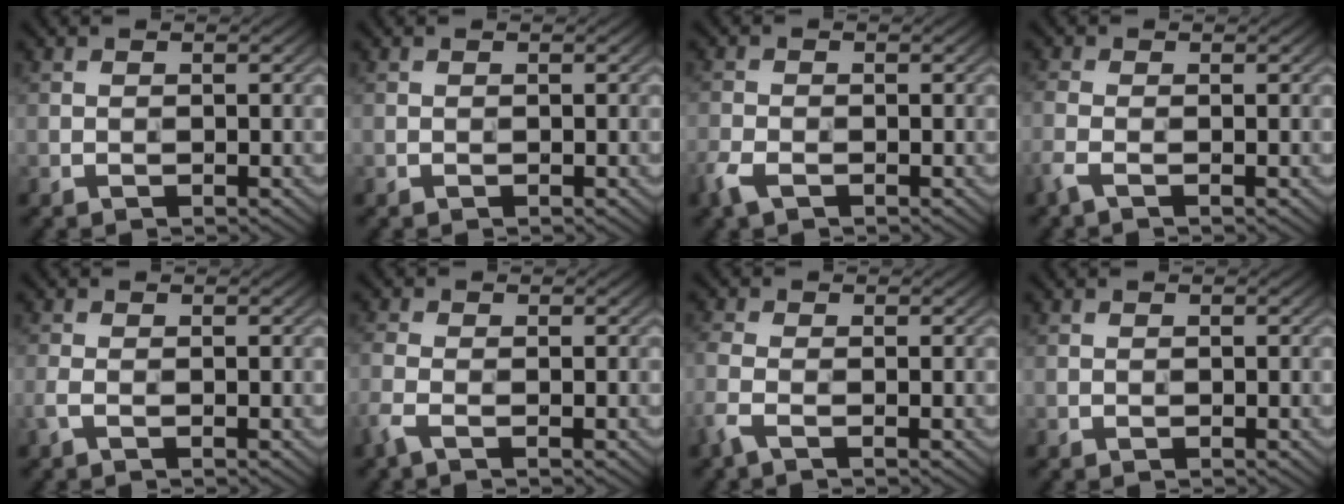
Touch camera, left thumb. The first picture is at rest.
{"total": 0.0}
{"total": 2.7, "force": [-1.7, 1.2, 1.8], "torque": [-0.049, -0.006, -0.041]}
{"total": 2.0, "force": [-1.1, 0.5, 1.7], "torque": [-0.051, -0.003, -0.033]}
{"total": 1.4, "force": [-0.5, 0.4, 1.2], "torque": [-0.033, 0.001, -0.017]}
{"total": 2.4, "force": [-1.3, 0.6, 1.9], "torque": [-0.058, -0.004, -0.039]}
{"total": 2.7, "force": [-1.4, 0.7, 2.3], "torque": [-0.066, -0.004, -0.043]}
{"total": 0.0}